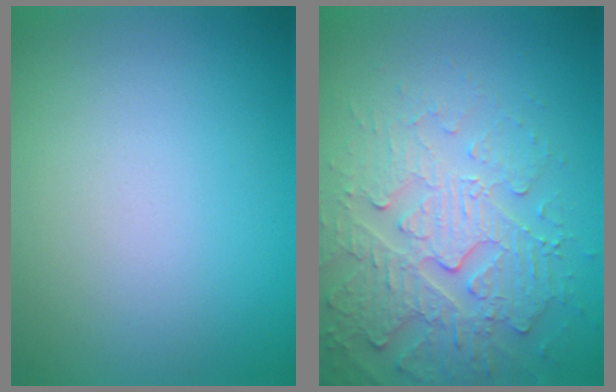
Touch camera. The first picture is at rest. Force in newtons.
{"total": 4.4, "press": 4.4, "slide": 0.5}